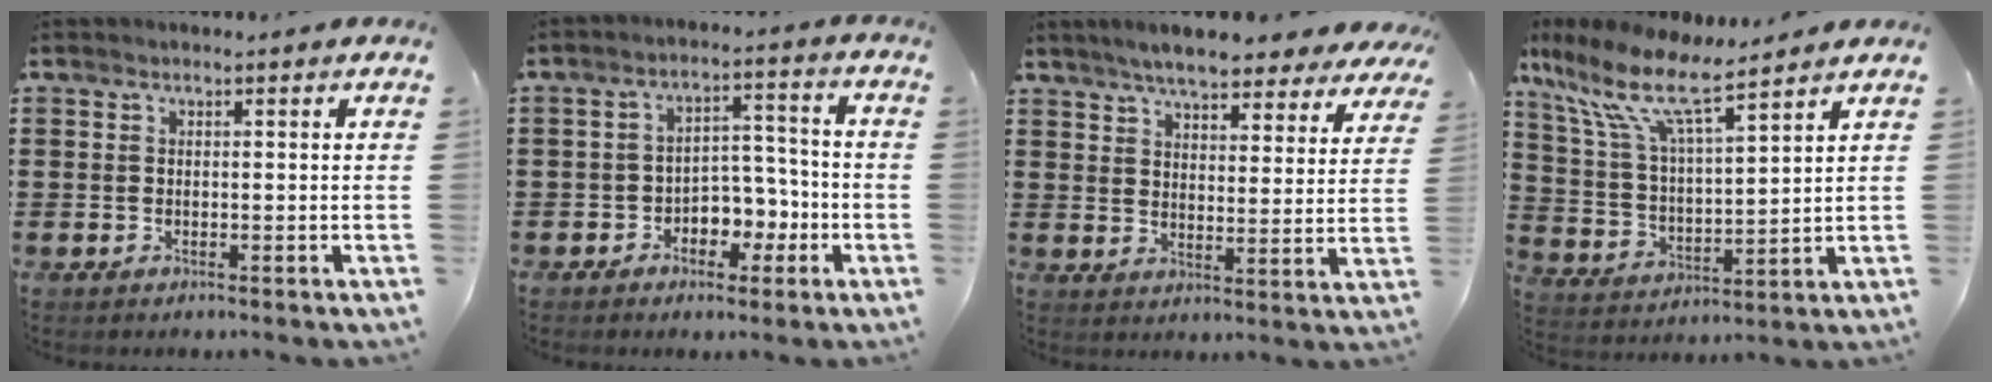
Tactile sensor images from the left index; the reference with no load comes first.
{"total": 5.0, "force": [-2.5, 3.5, 2.4], "torque": [-0.042, 0.008, -0.052]}
{"total": 6.1, "force": [5.7, 0.7, 2.0], "torque": [-0.062, -0.020, 0.101]}
{"total": 11.1, "force": [8.0, 2.5, 7.2], "torque": [-0.175, -0.039, 0.137]}